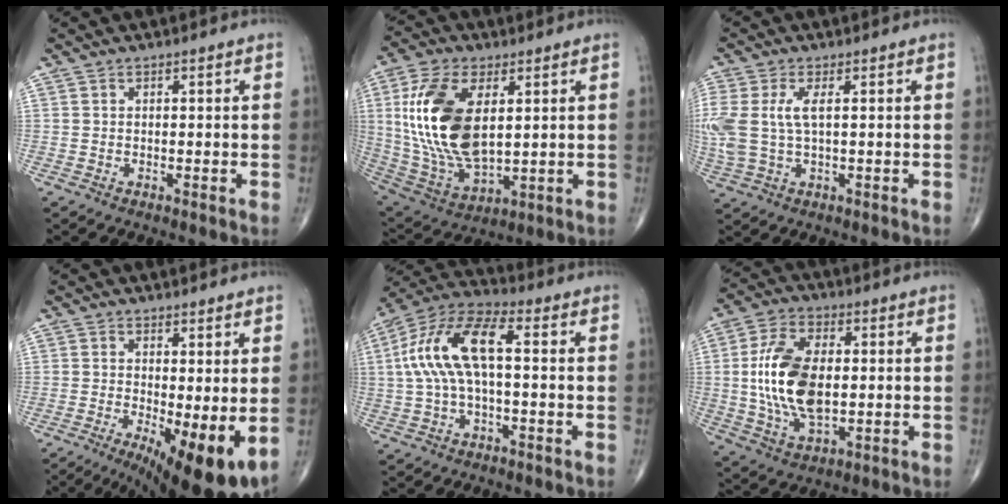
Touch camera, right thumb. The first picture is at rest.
{"total": 20.1, "force": [3.7, 10.4, 16.8], "torque": [-0.338, -0.021, 0.078]}
{"total": 9.0, "force": [1.3, 4.1, 8.0], "torque": [-0.216, 0.008, 0.034]}
{"total": 12.3, "force": [-2.6, 3.6, 11.4], "torque": [-0.174, -0.023, -0.027]}
{"total": 14.0, "force": [1.1, 5.8, 12.7], "torque": [-0.271, 0.044, 0.014]}
{"total": 15.4, "force": [0.3, 8.2, 13.0], "torque": [-0.255, 0.000, 0.008]}